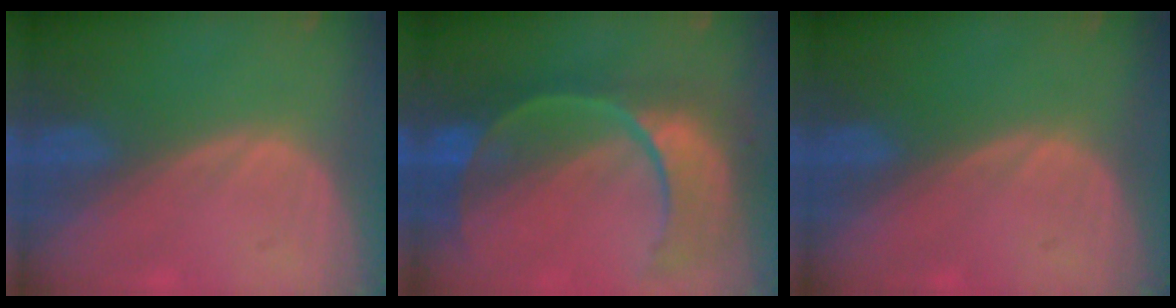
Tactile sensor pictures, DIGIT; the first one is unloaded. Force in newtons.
{"total": 11.2, "press": 9.4, "slide": 6.1}
{"total": 0.0}